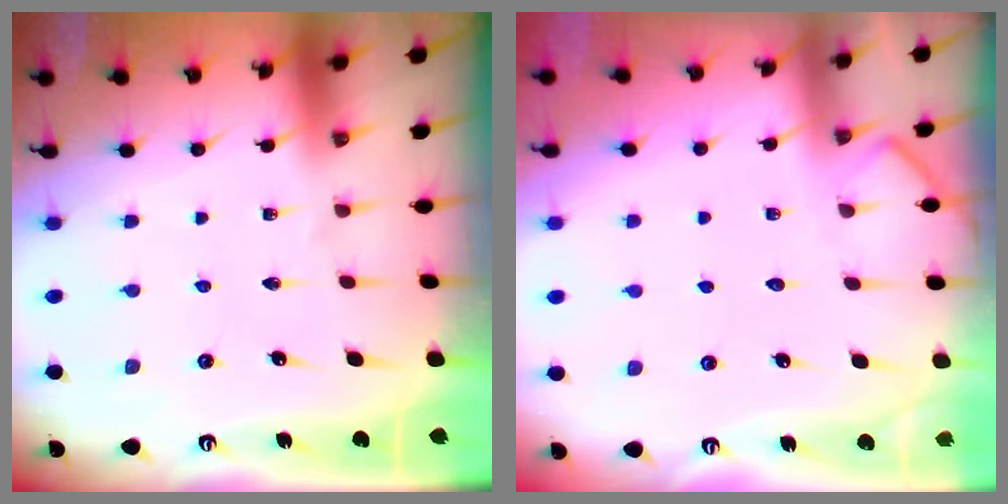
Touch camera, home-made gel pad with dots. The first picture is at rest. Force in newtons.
{"total": 3.5, "press": 3.5, "slide": 0.4}